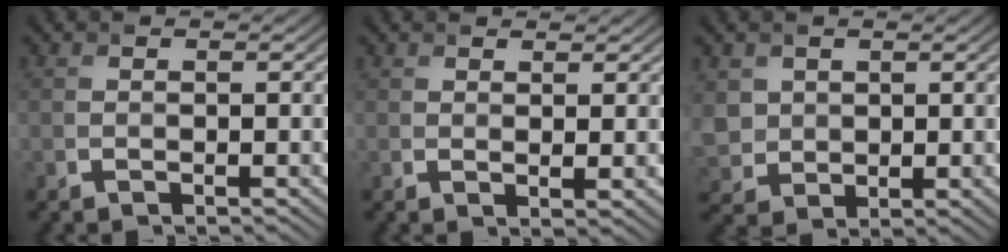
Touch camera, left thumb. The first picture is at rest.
{"total": 1.7, "force": [1.3, 0.3, 1.0], "torque": [-0.018, -0.002, 0.027]}
{"total": 3.9, "force": [1.8, 3.3, 1.0], "torque": [-0.044, -0.007, 0.041]}